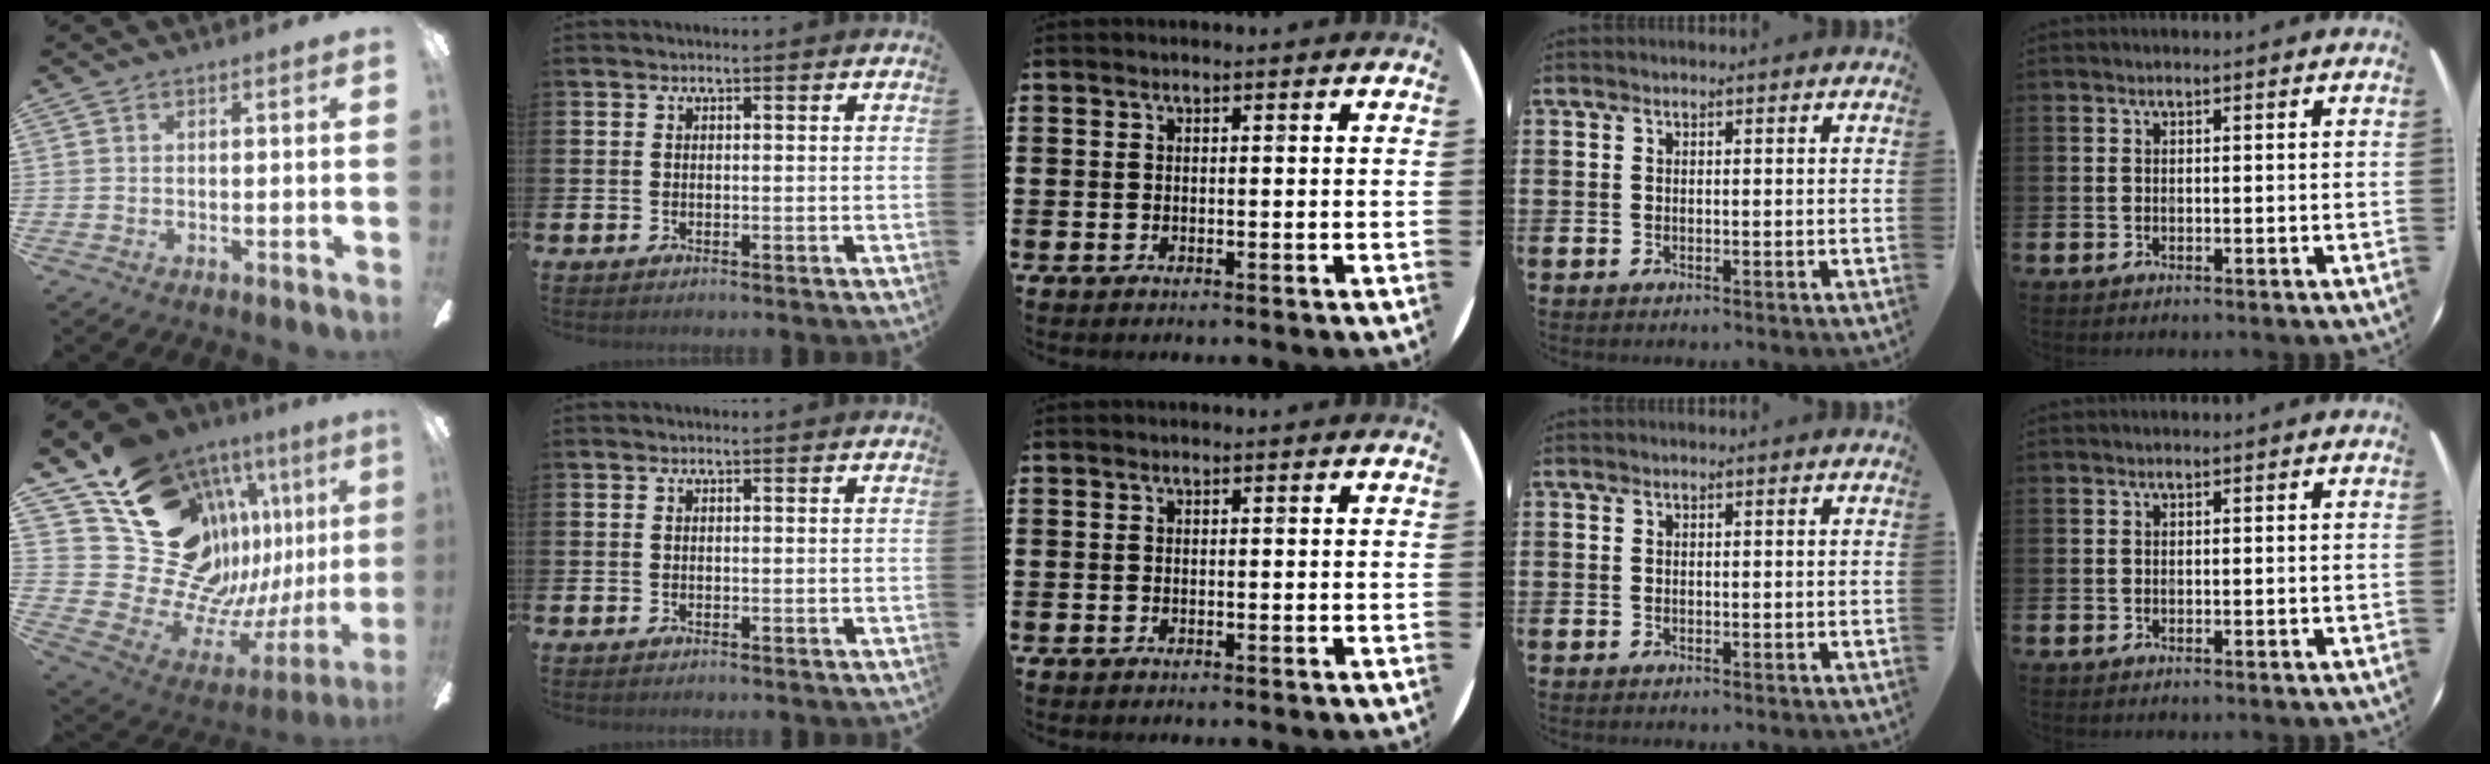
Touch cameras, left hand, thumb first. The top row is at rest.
{"thumb": {"total": 21.7, "force": [11.3, 14.6, 11.6], "torque": [-0.176, -0.124, 0.258]}}